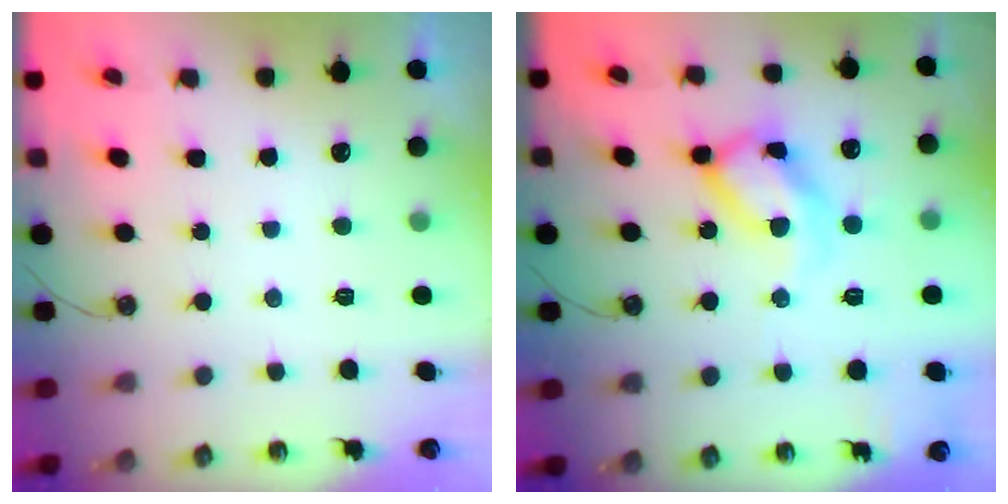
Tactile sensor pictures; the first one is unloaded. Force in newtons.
{"total": 16.7, "press": 16.7, "slide": 1.6}